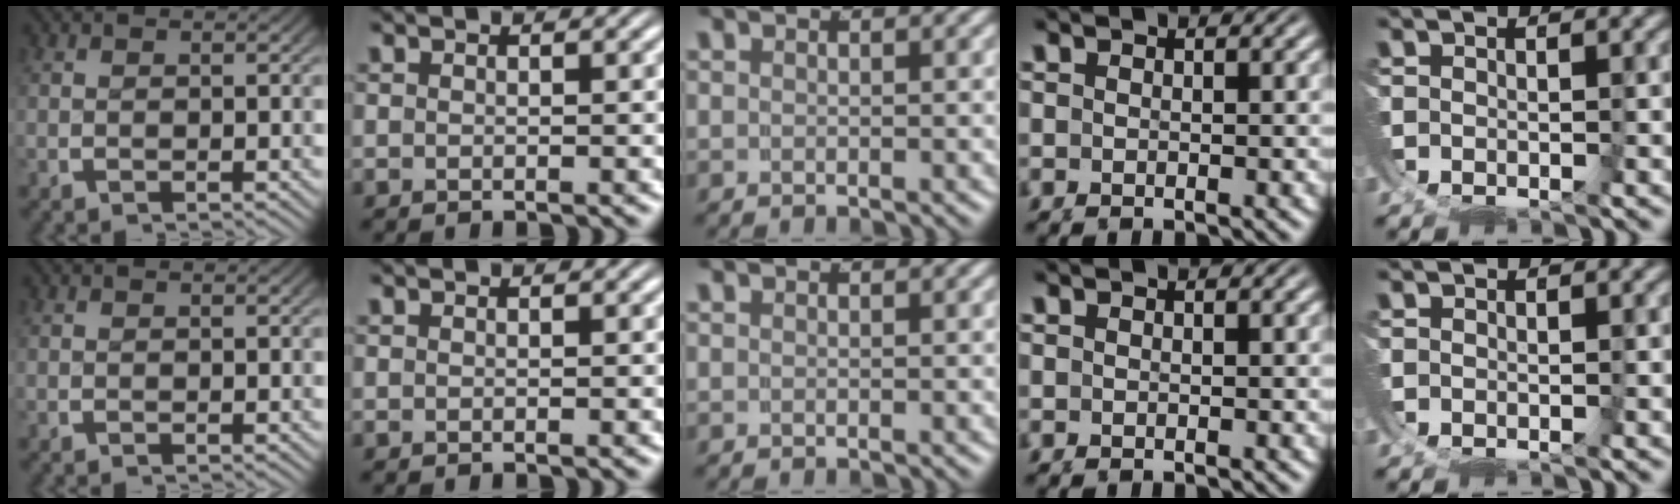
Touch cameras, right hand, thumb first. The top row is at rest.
{}